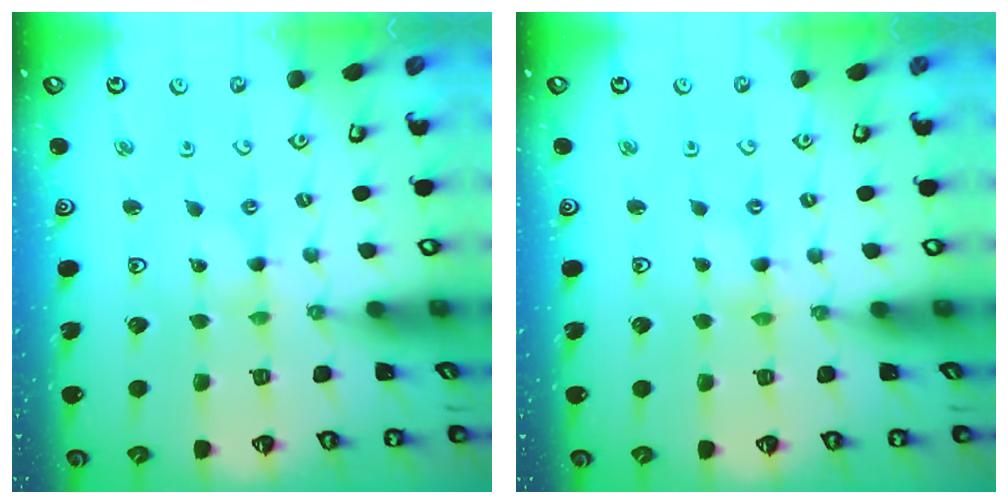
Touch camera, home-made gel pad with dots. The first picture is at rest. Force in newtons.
{"total": 0.0}